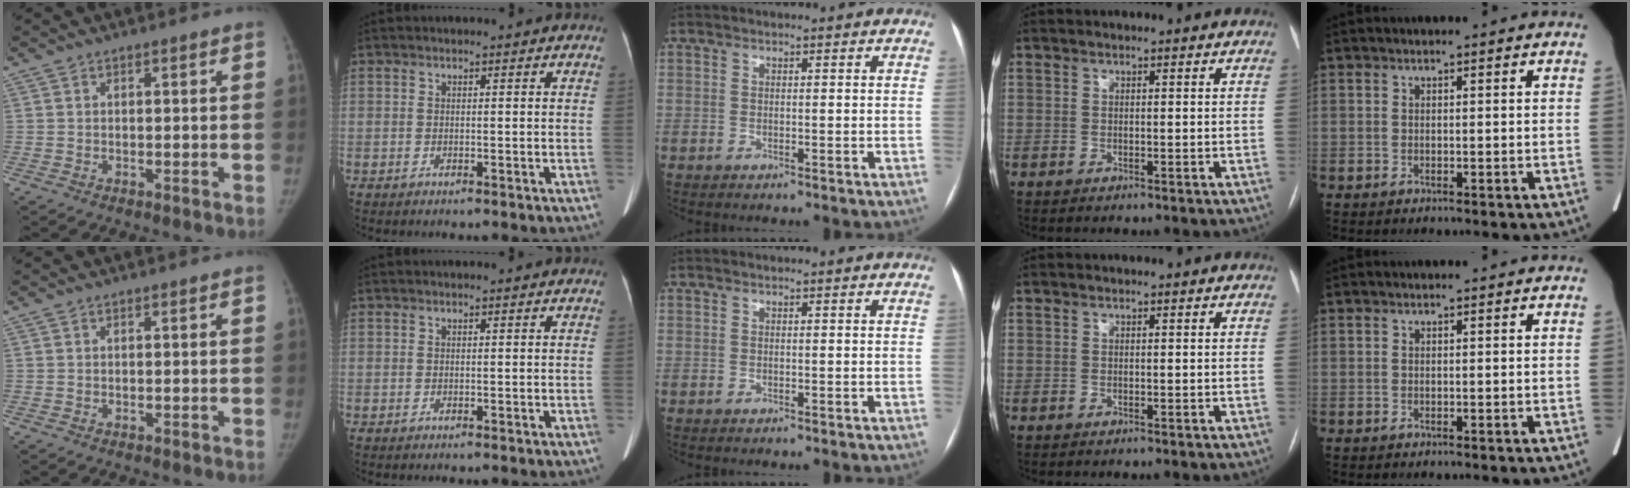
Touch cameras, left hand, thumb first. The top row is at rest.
{}